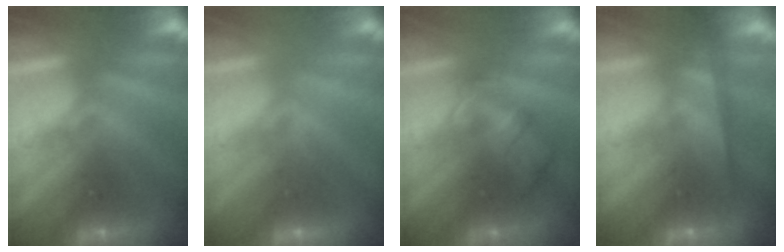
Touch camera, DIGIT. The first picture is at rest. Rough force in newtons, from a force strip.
{"total": 3.3}
{"total": 2.4}
{"total": 6.9}